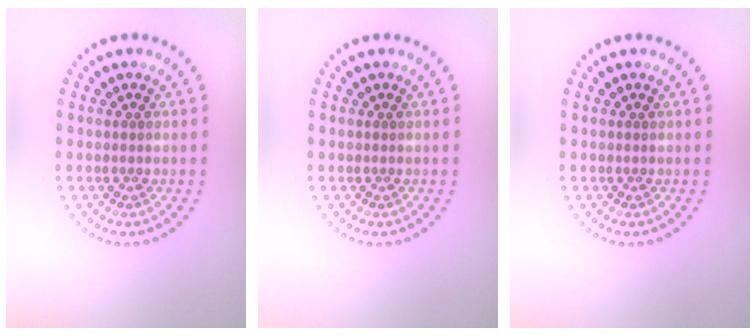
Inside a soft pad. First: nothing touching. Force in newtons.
{"total": 0.0}
{"total": 0.0}